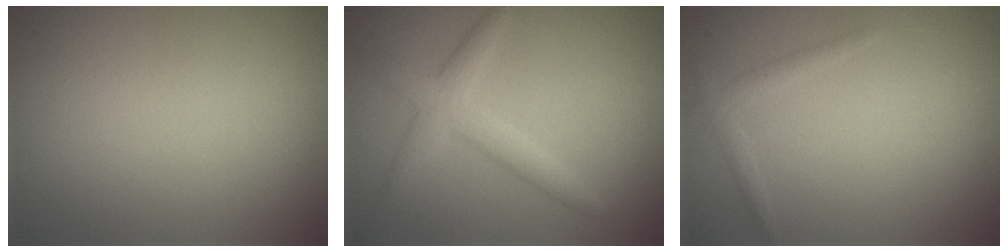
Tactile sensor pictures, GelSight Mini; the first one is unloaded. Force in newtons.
{"total": 3.0, "press": 3.0, "slide": 0.1}
{"total": 1.2, "press": 1.2, "slide": 0.1}